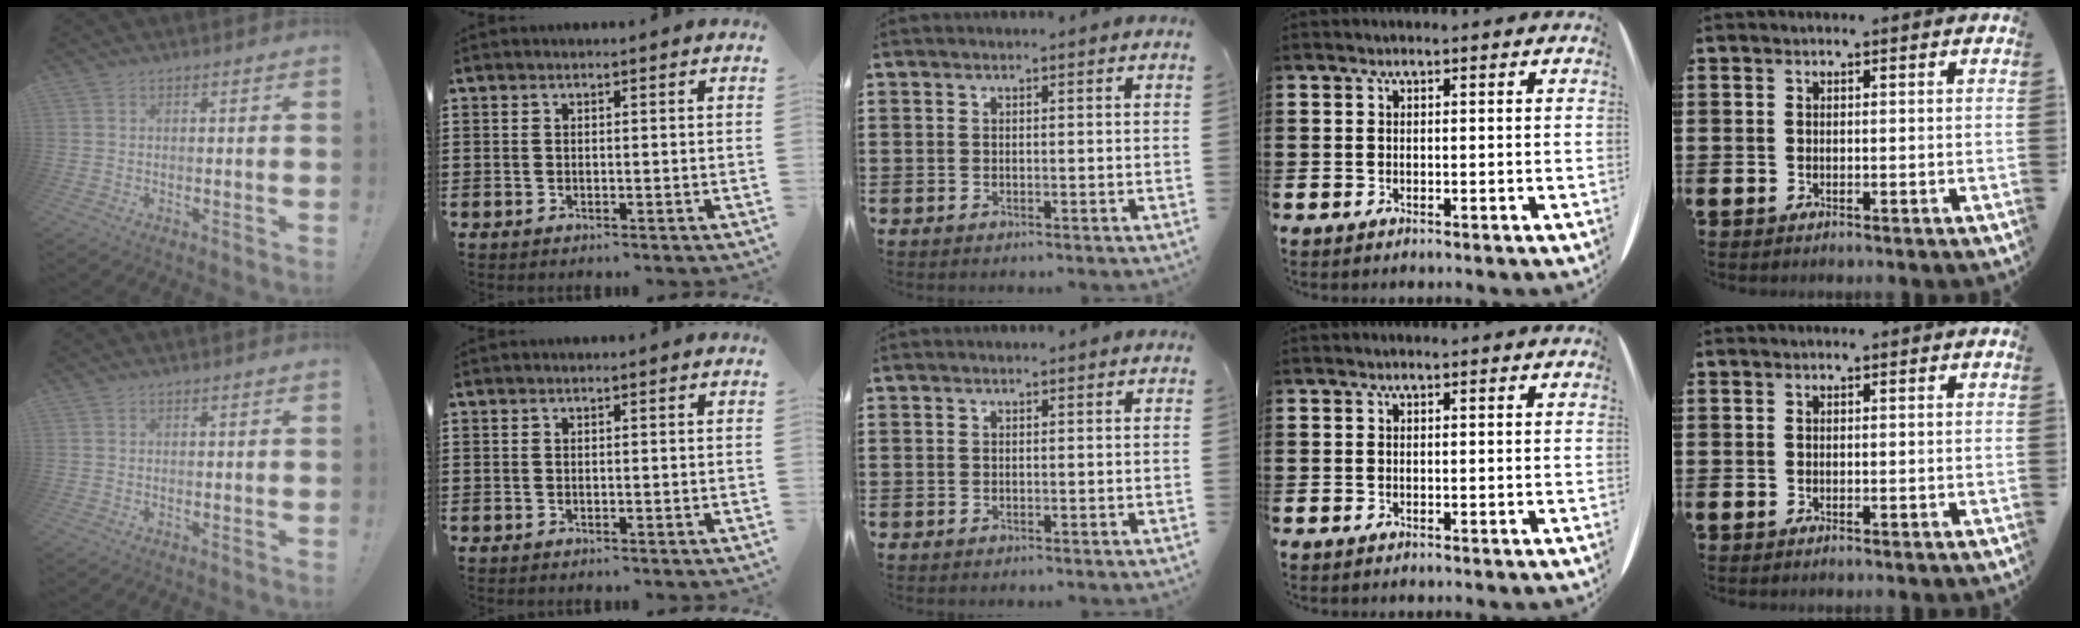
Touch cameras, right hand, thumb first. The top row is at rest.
{}